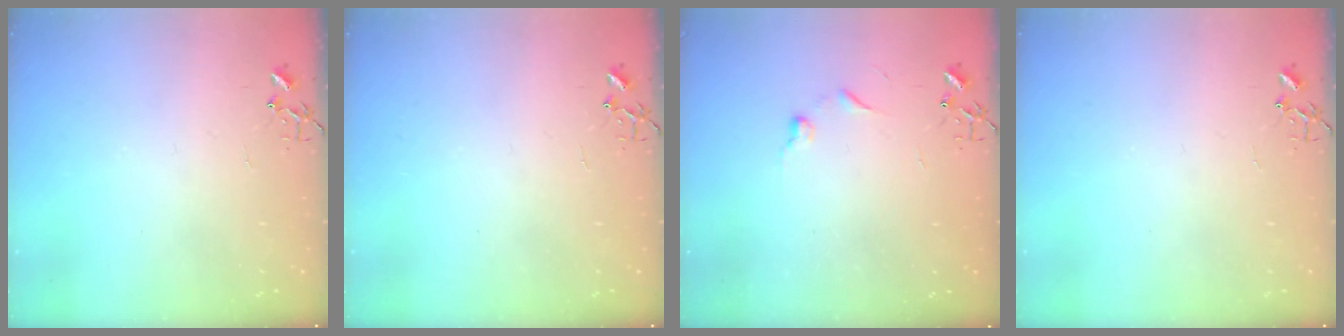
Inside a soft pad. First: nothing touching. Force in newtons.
{"total": 0.0}
{"total": 5.5, "press": 5.5, "slide": 0.6}
{"total": 0.0}